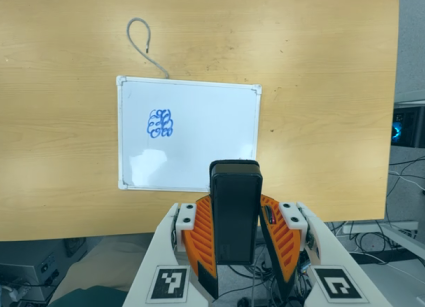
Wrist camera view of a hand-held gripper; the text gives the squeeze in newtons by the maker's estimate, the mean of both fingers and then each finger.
{"total": 6.3, "left": 5.0, "right": 7.7}